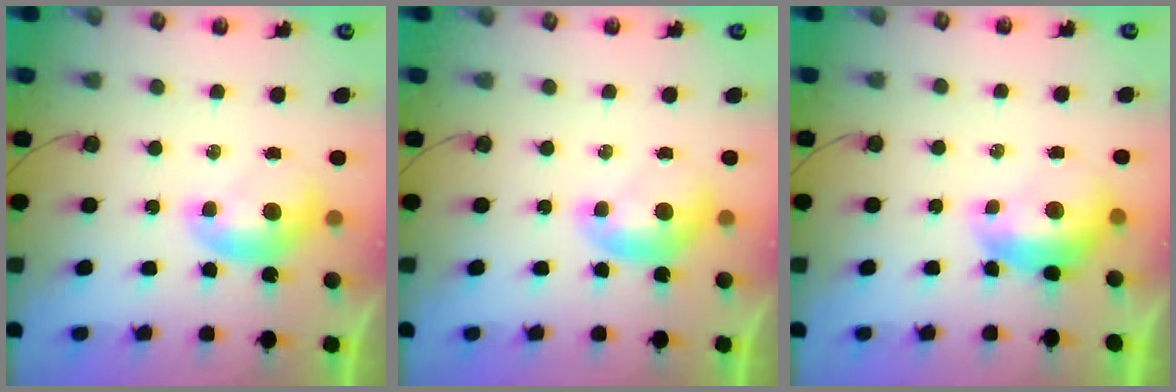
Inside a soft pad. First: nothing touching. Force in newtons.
{"total": 0.0}
{"total": 1.5, "press": 1.4, "slide": 0.7}